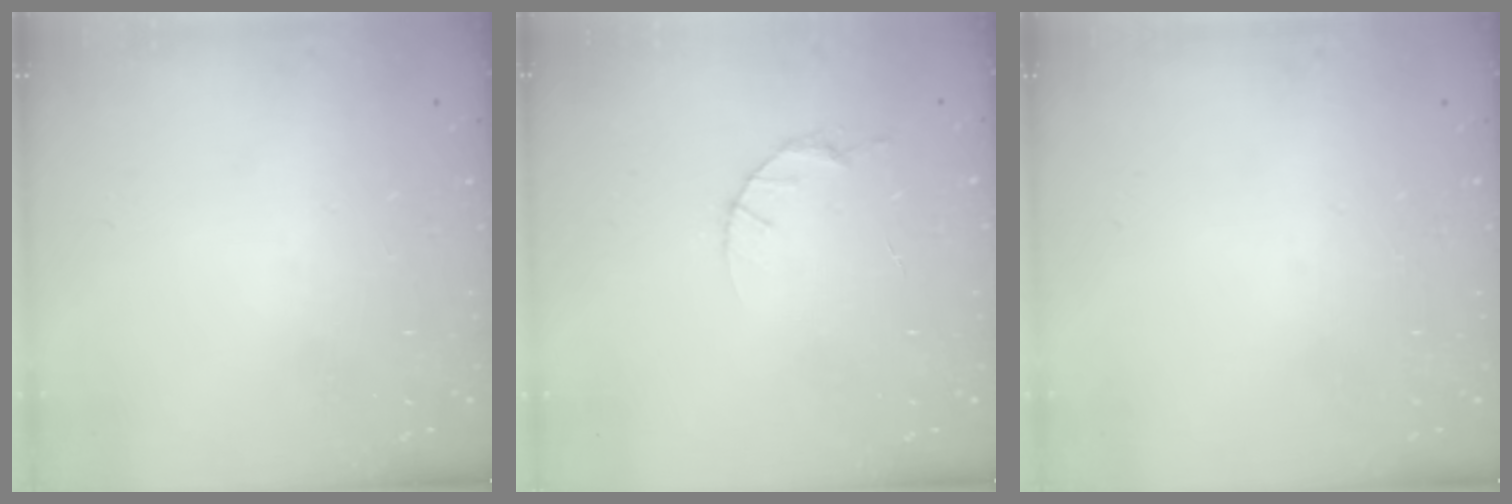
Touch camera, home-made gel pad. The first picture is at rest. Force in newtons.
{"total": 4.1, "press": 4.1, "slide": 0.5}
{"total": 0.0}